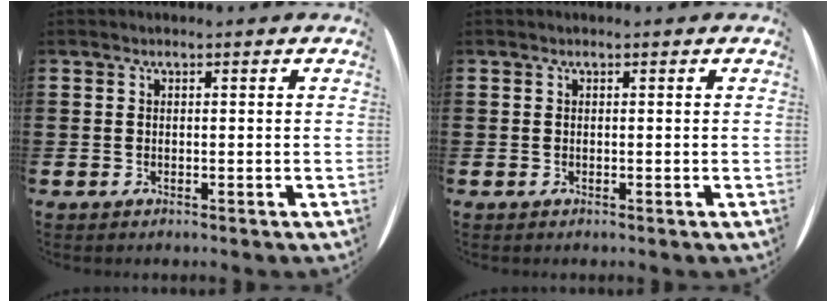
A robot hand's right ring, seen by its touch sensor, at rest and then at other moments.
{"total": 0.0}